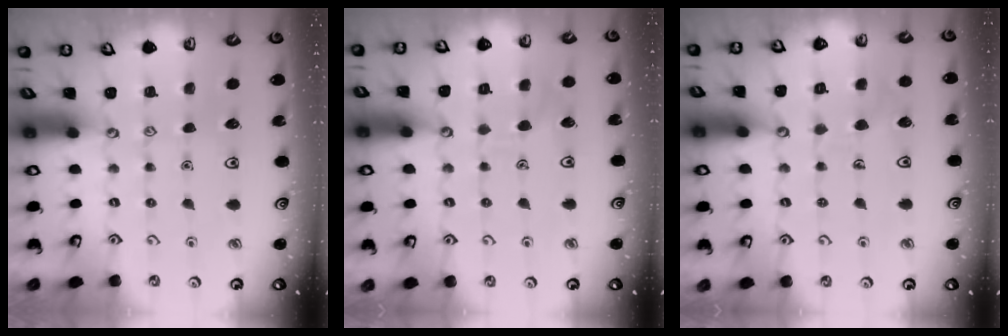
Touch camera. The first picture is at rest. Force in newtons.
{"total": 5.7, "press": 5.7, "slide": 0.4}
{"total": 6.2, "press": 6.1, "slide": 0.6}